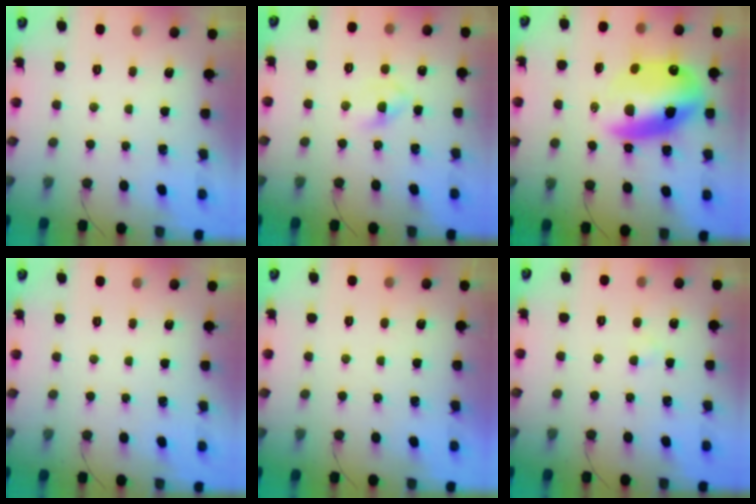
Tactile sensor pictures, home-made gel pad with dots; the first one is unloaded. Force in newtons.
{"total": 2.9, "press": 2.6, "slide": 1.3}
{"total": 18.5, "press": 17.9, "slide": 4.7}
{"total": 0.0}
{"total": 0.9, "press": 0.9, "slide": 0.1}
{"total": 1.2, "press": 1.0, "slide": 0.6}